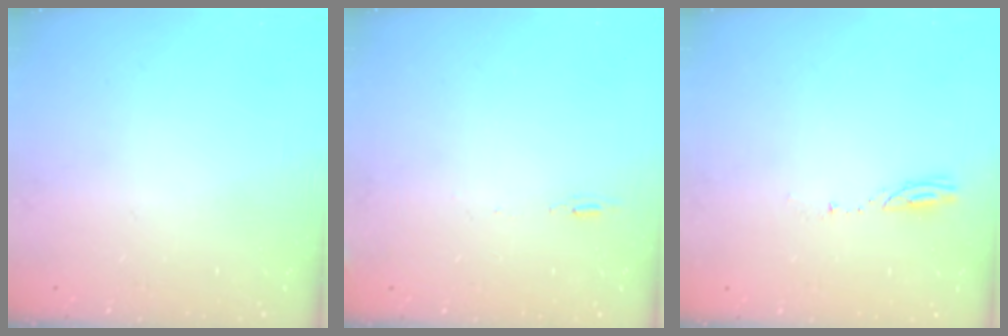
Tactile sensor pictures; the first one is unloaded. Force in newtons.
{"total": 5.0, "press": 4.7, "slide": 1.7}
{"total": 3.4, "press": 3.4, "slide": 0.3}